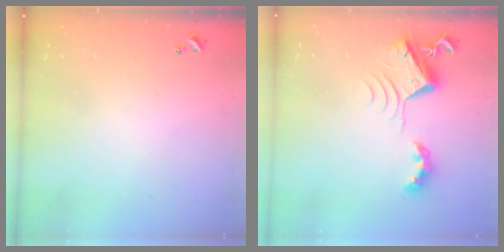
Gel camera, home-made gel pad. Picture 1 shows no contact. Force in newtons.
{"total": 7.0, "press": 7.0, "slide": 0.8}